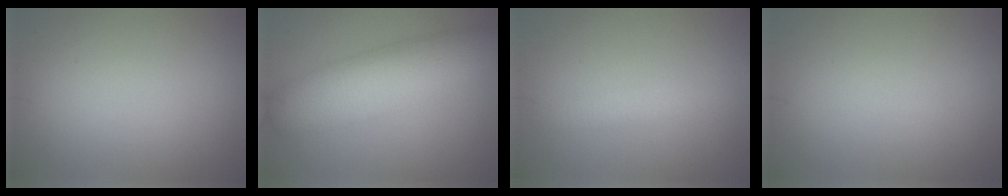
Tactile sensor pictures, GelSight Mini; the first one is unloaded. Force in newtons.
{"total": 7.2, "press": 7.2, "slide": 0.3}
{"total": 1.7, "press": 1.7, "slide": 0.1}
{"total": 0.0}